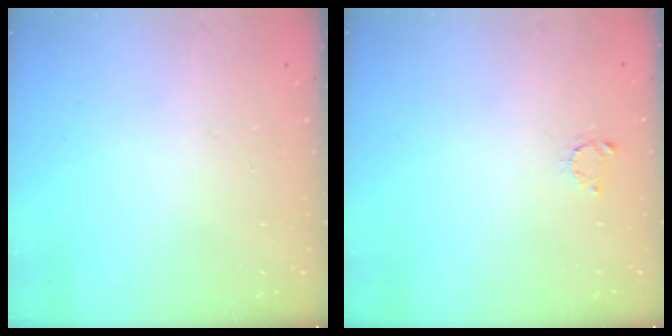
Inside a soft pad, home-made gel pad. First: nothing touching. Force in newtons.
{"total": 2.2, "press": 2.2, "slide": 0.4}